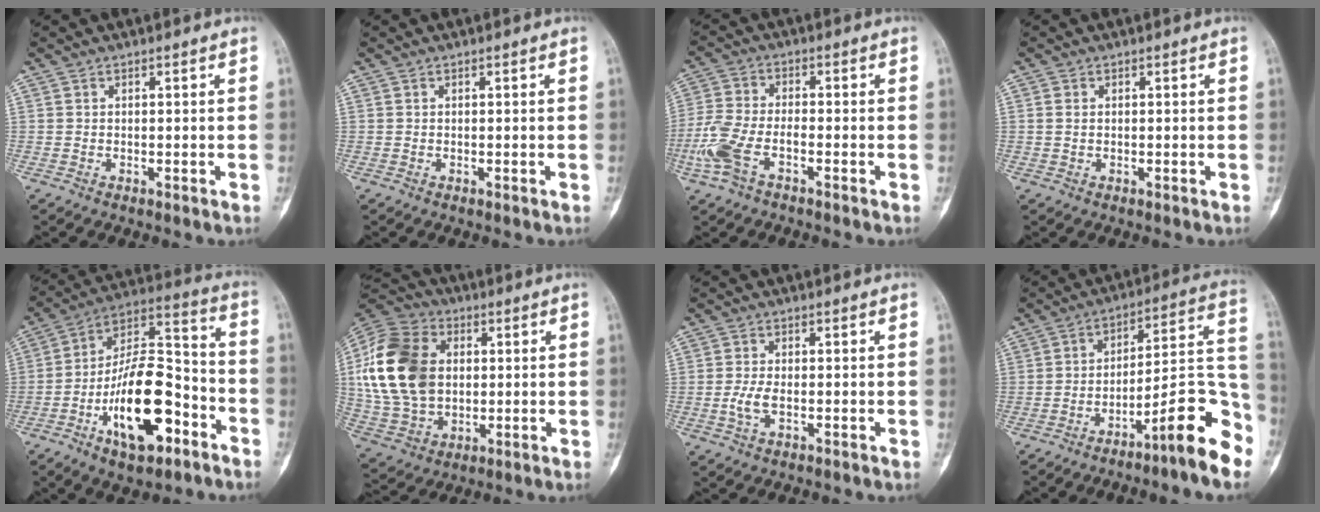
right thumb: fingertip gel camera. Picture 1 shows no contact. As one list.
[{"total": 0.0}, {"total": 9.2, "force": [-4.0, 4.6, 6.9], "torque": [-0.173, 0.020, -0.082]}, {"total": 1.3, "force": [0.0, 0.9, 0.9], "torque": [-0.023, -0.001, -0.001]}, {"total": 21.0, "force": [-8.5, 9.3, 16.7], "torque": [-0.270, 0.067, -0.140]}, {"total": 21.5, "force": [2.3, 15.5, 14.6], "torque": [-0.284, 0.004, 0.047]}, {"total": 3.0, "force": [-0.6, 1.4, 2.6], "torque": [-0.065, 0.003, -0.013]}, {"total": 15.0, "force": [-8.5, 2.1, 12.2], "torque": [-0.160, 0.084, -0.131]}]